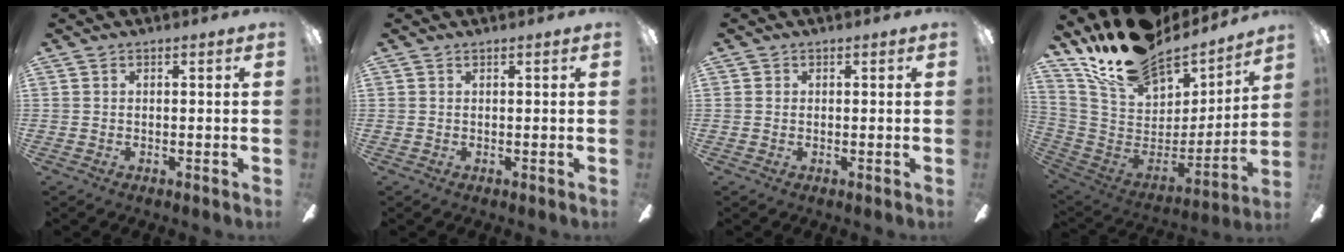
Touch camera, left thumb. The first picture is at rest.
{"total": 0.0}
{"total": 0.6, "force": [0.1, 0.6, 0.0], "torque": [0.000, 0.004, 0.001]}
{"total": 22.0, "force": [17.8, 9.5, 8.8], "torque": [-0.163, -0.122, 0.322]}